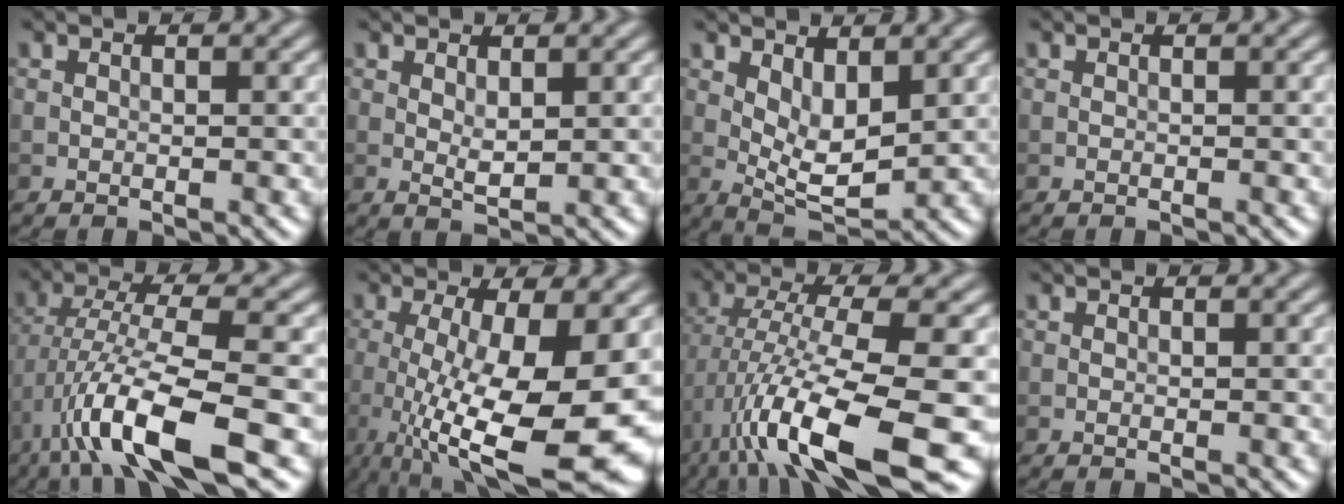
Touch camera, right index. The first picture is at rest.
{"total": 1.4, "force": [0.6, 0.5, 1.1], "torque": [-0.024, -0.005, 0.015]}
{"total": 4.5, "force": [1.3, 2.1, 3.7], "torque": [-0.068, -0.009, 0.027]}
{"total": 0.0}
{"total": 9.3, "force": [-4.5, 1.8, 8.0], "torque": [-0.144, 0.009, -0.085]}
{"total": 14.0, "force": [-2.9, 4.2, 13.0], "torque": [-0.204, -0.027, -0.040]}
{"total": 13.0, "force": [-5.3, 2.9, 11.5], "torque": [-0.218, -0.008, -0.085]}
{"total": 0.0}